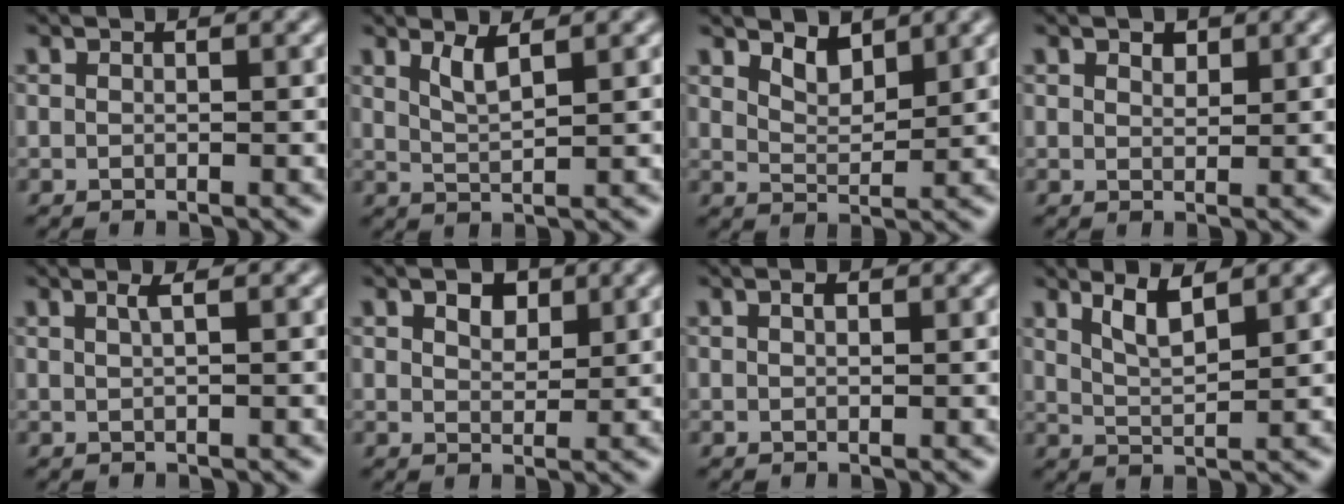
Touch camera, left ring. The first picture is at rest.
{"total": 2.1, "force": [1.3, 0.5, 1.5], "torque": [-0.028, -0.004, 0.027]}
{"total": 2.3, "force": [2.0, 0.8, 1.0], "torque": [-0.021, -0.005, 0.035]}
{"total": 1.1, "force": [0.8, 0.6, 0.4], "torque": [-0.007, 0.001, 0.015]}
{"total": 1.2, "force": [0.5, 0.4, 1.1], "torque": [-0.014, 0.001, 0.006]}
{"total": 2.6, "force": [1.5, 1.4, 1.5], "torque": [-0.023, 0.002, 0.025]}
{"total": 0.8, "force": [0.4, 0.4, 0.5], "torque": [-0.011, 0.002, 0.006]}
{"total": 2.8, "force": [1.9, 0.6, 2.0], "torque": [-0.037, -0.005, 0.038]}